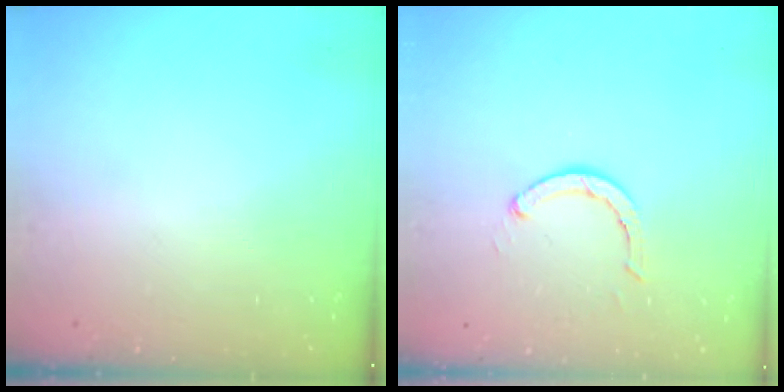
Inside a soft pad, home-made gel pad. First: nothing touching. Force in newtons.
{"total": 2.9, "press": 2.9, "slide": 0.5}